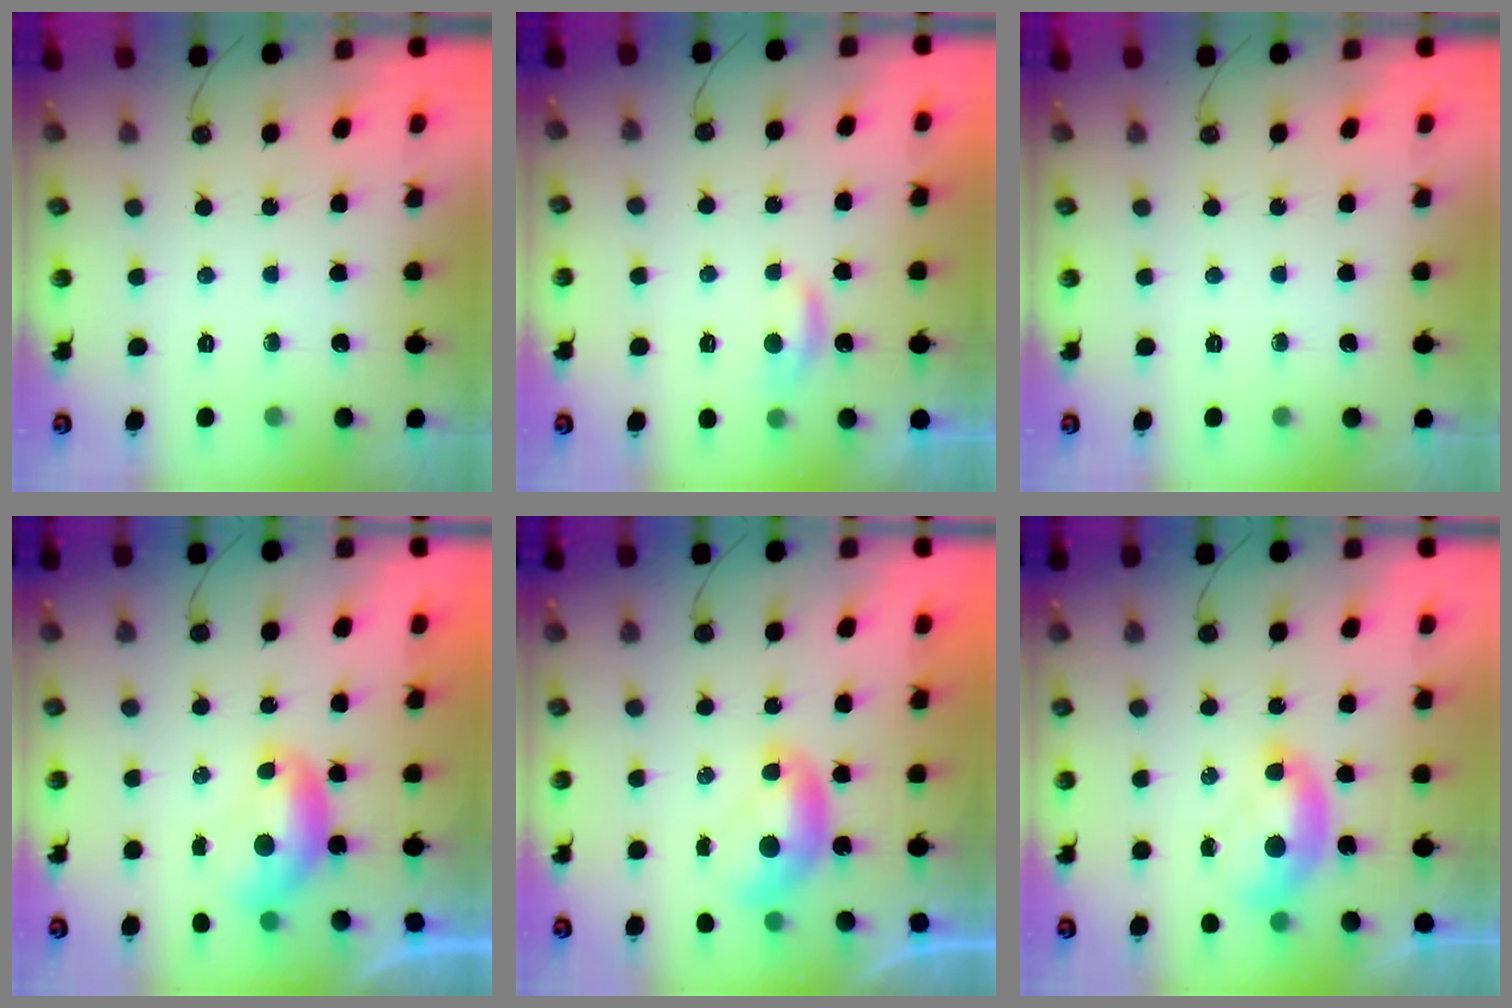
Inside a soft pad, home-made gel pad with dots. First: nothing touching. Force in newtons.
{"total": 1.4, "press": 1.3, "slide": 0.5}
{"total": 0.0}
{"total": 0.0}
{"total": 0.0}
{"total": 1.5, "press": 1.4, "slide": 0.6}